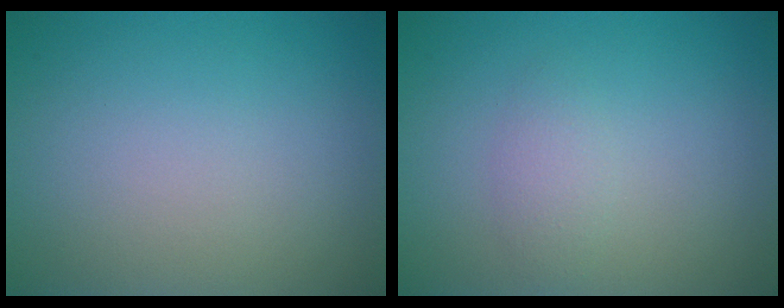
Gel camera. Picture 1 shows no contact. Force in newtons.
{"total": 1.6, "press": 1.6, "slide": 0.0}